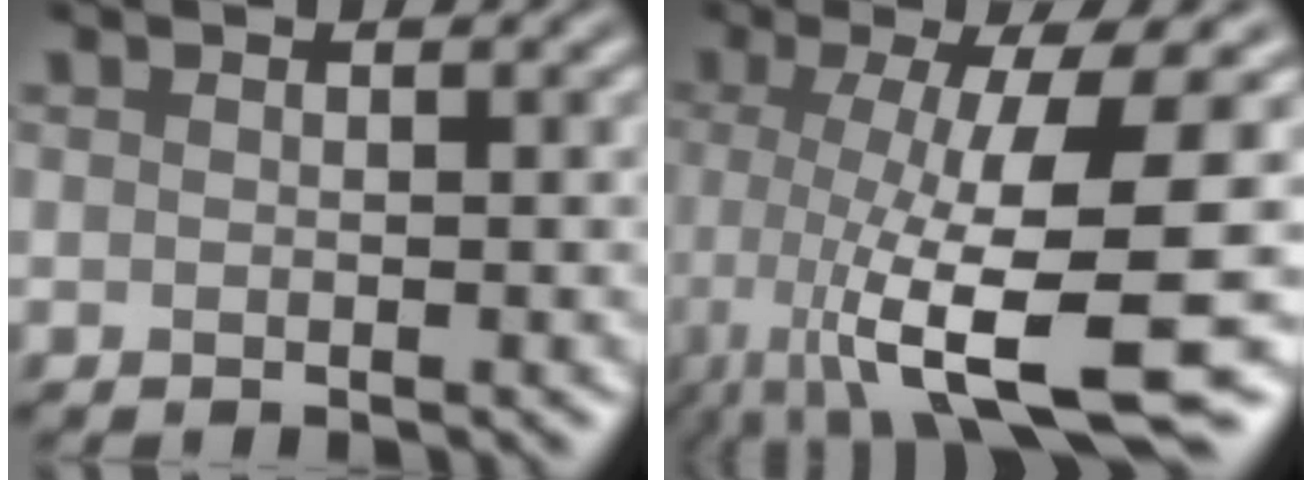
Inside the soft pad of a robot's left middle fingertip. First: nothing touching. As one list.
[{"total": 12.2, "force": [-2.4, 2.7, 11.6], "torque": [-0.172, -0.013, -0.031]}]